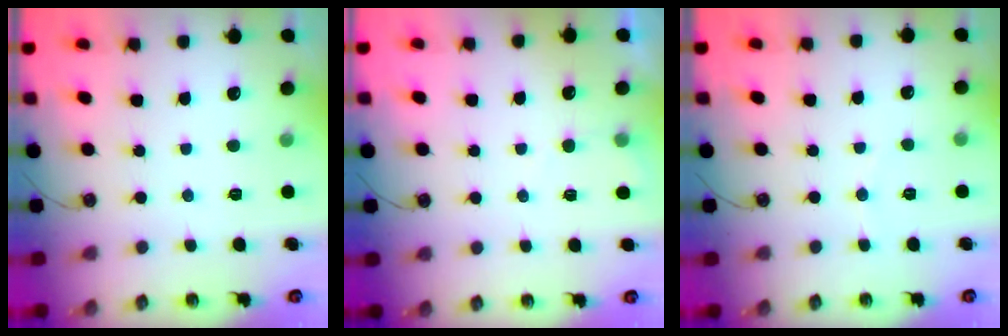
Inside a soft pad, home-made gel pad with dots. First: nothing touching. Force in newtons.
{"total": 3.0, "press": 3.0, "slide": 0.3}
{"total": 3.0, "press": 3.0, "slide": 0.3}